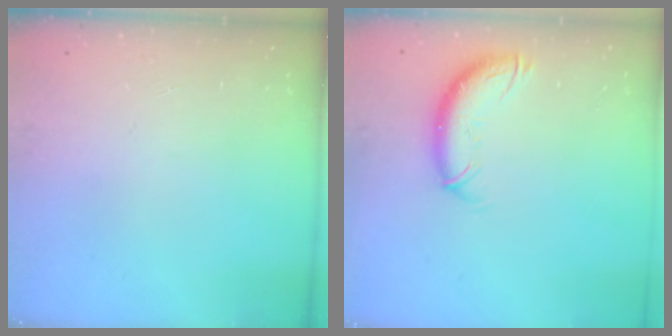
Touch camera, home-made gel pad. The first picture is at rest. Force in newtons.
{"total": 10.6, "press": 10.6, "slide": 1.0}